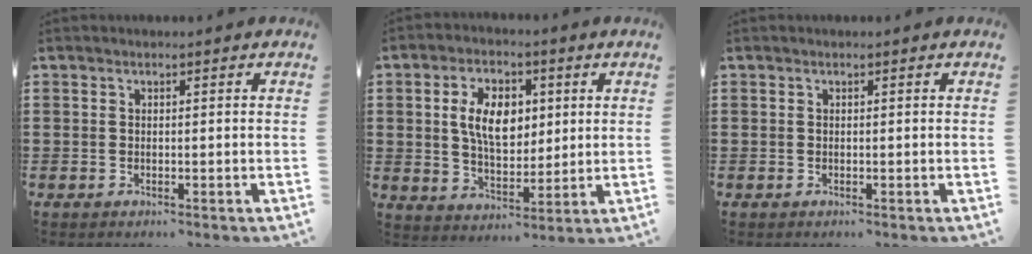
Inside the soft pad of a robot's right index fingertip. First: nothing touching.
{"total": 8.3, "force": [1.7, 5.2, 6.3], "torque": [-0.134, 0.012, 0.026]}
{"total": 0.0}